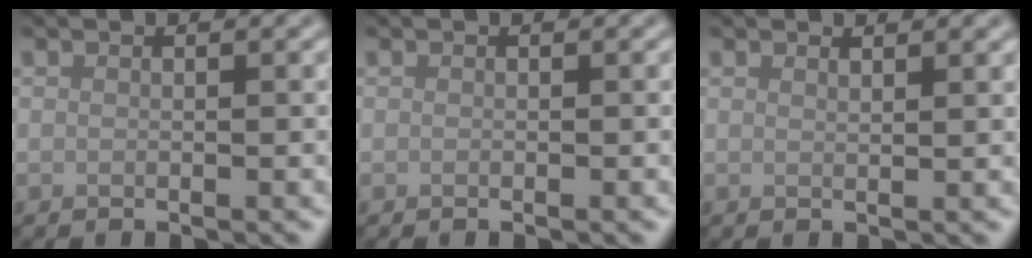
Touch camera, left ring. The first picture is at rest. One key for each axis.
{"total": 0.0}
{"total": 1.3, "fx": 1.1, "fy": 0.4, "fz": 0.6, "tx": 0.000, "ty": 0.000, "tz": 0.011}